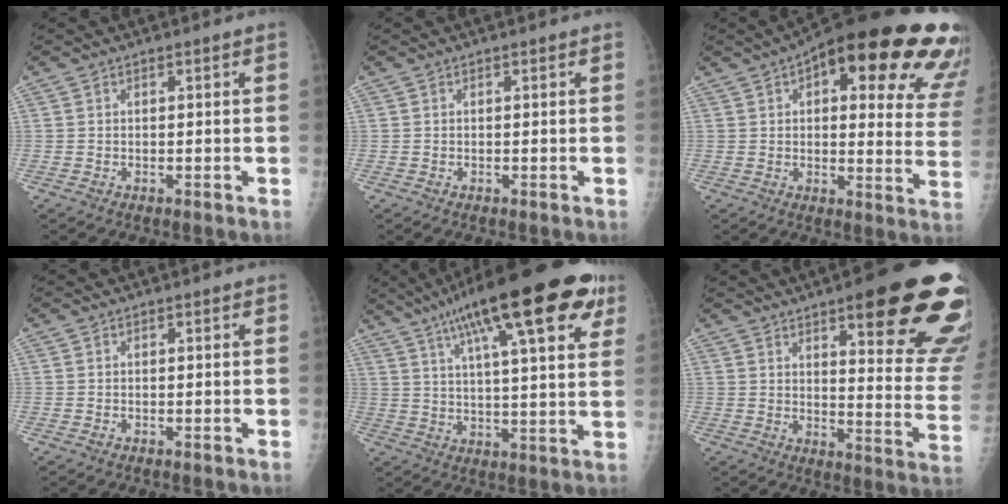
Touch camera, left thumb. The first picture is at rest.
{"total": 0.0}
{"total": 28.5, "force": [15.0, 9.7, 22.2], "torque": [-0.218, -0.013, 0.183]}
{"total": 0.0}
{"total": 24.2, "force": [12.8, 6.3, 19.6], "torque": [-0.290, -0.001, 0.189]}
{"total": 24.7, "force": [13.5, 6.2, 19.8], "torque": [-0.191, -0.056, 0.178]}